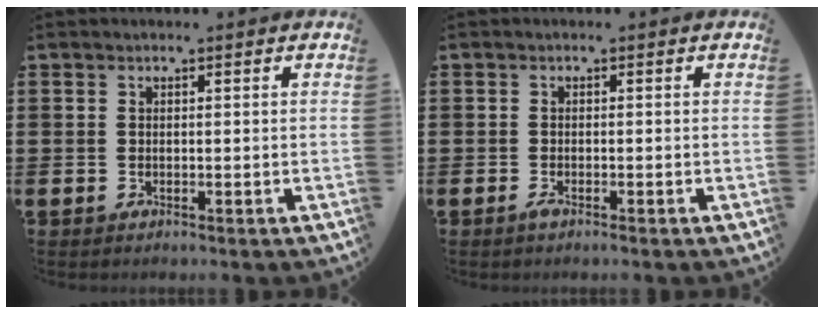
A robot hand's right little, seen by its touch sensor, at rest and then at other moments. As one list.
[{"total": 0.7, "force": [-0.4, 0.1, 0.6], "torque": [-0.005, -0.004, -0.009]}]